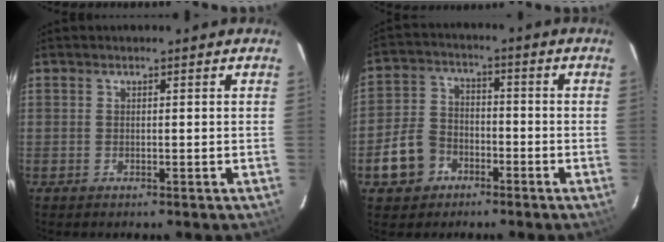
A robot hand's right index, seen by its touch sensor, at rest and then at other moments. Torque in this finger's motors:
{"motor_torque": [-0.10, -0.16, -0.64, -0.21]}